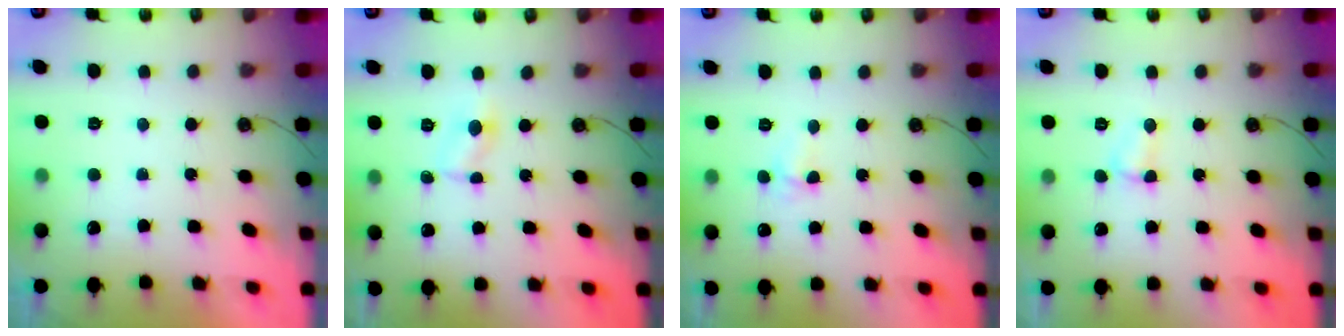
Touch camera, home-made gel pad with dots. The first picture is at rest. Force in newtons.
{"total": 2.7, "press": 2.7, "slide": 0.3}
{"total": 2.9, "press": 2.9, "slide": 0.4}
{"total": 2.8, "press": 2.8, "slide": 0.4}